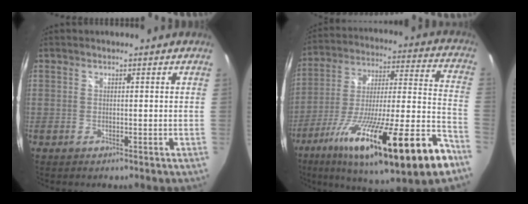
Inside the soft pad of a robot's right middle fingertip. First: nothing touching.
{"total": 31.3, "force": [-17.6, 3.8, 25.7], "torque": [-0.417, -0.065, -0.282]}